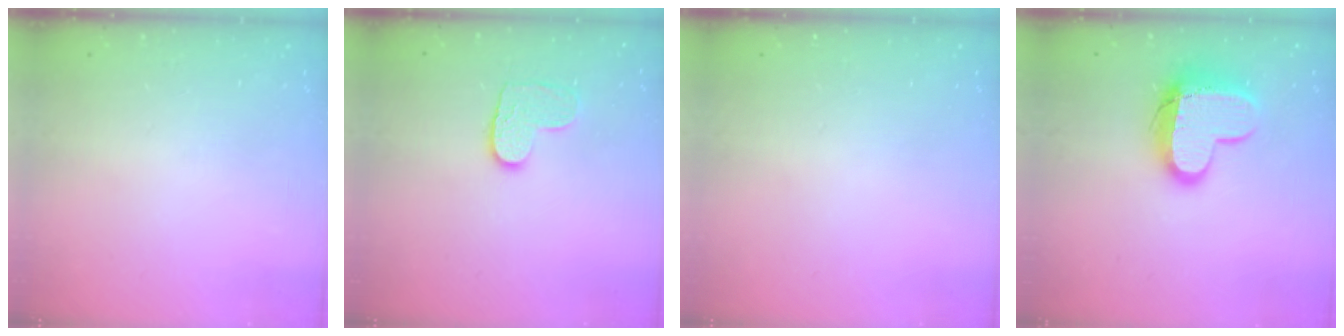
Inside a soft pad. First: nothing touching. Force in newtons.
{"total": 8.2, "press": 8.2, "slide": 0.5}
{"total": 0.0}
{"total": 12.7, "press": 12.7, "slide": 0.9}